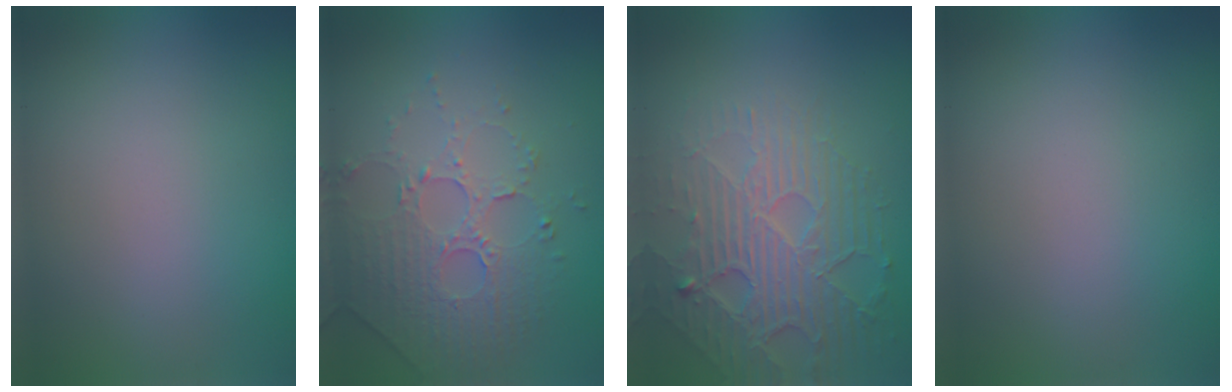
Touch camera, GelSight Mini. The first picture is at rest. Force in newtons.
{"total": 5.1, "press": 3.5, "slide": 3.7}
{"total": 6.2, "press": 4.7, "slide": 4.0}
{"total": 0.0}